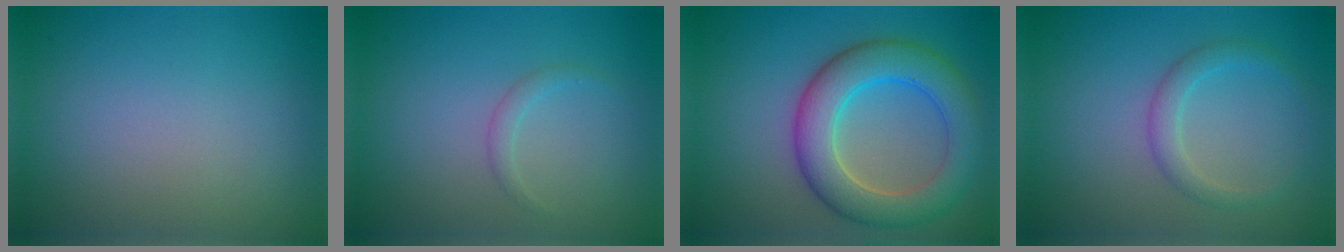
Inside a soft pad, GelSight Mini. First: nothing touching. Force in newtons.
{"total": 1.0, "press": 1.0, "slide": 0.0}
{"total": 7.2, "press": 7.2, "slide": 0.4}
{"total": 2.0, "press": 2.0, "slide": 0.1}